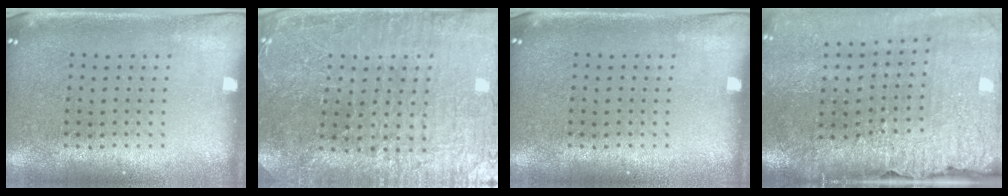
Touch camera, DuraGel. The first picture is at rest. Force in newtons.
{"total": 3.6, "press": 3.6, "slide": 0.5}
{"total": 0.0}
{"total": 4.1, "press": 3.4, "slide": 2.3}